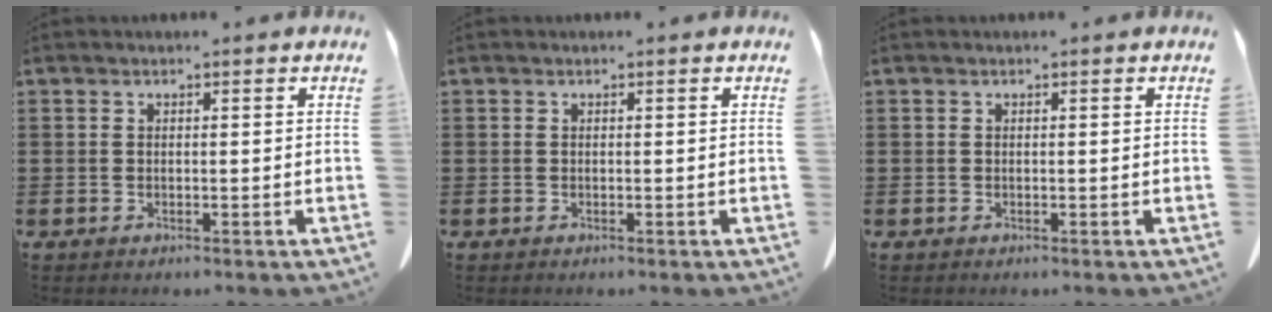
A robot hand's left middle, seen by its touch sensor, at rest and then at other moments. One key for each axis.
{"total": 0.0}
{"total": 0.0}